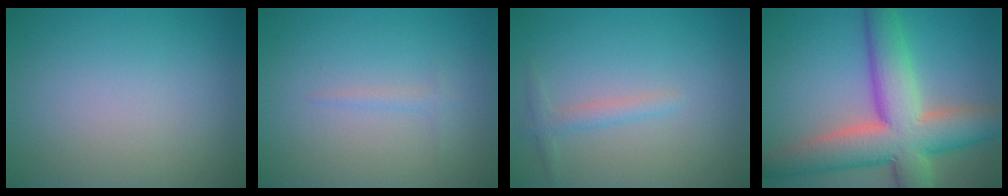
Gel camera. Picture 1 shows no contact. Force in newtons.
{"total": 0.7, "press": 0.7, "slide": 0.0}
{"total": 1.5, "press": 1.5, "slide": 0.0}
{"total": 11.0, "press": 11.0, "slide": 0.7}